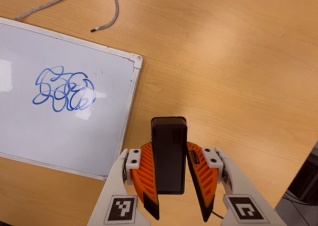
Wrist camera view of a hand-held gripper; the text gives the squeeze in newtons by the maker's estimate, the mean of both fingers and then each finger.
{"total": 6.5, "left": 5.7, "right": 7.3}